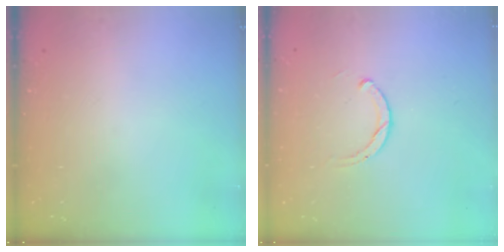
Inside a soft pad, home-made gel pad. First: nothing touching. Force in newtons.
{"total": 1.8, "press": 1.8, "slide": 0.2}